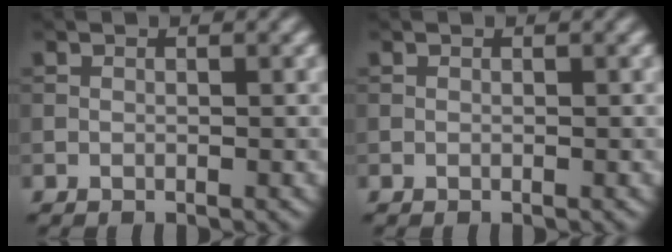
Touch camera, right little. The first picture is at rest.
{"total": 0.0}